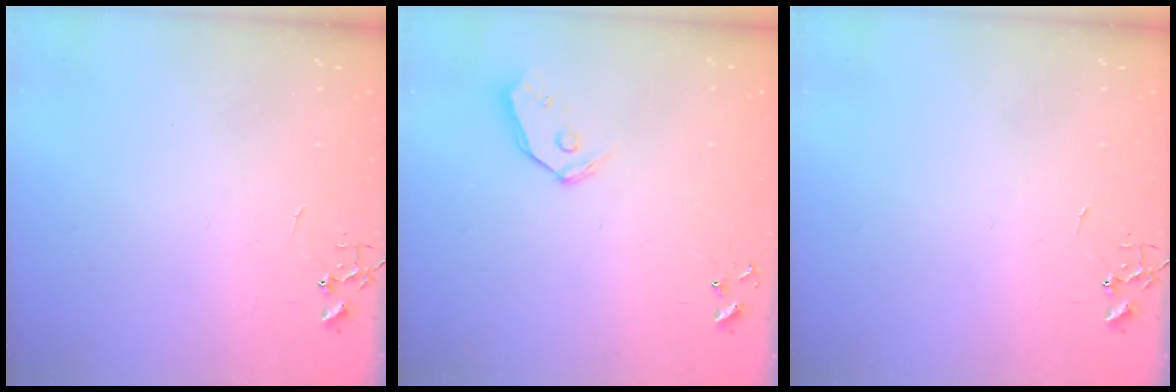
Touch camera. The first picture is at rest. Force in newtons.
{"total": 6.9, "press": 6.9, "slide": 0.7}
{"total": 0.0}